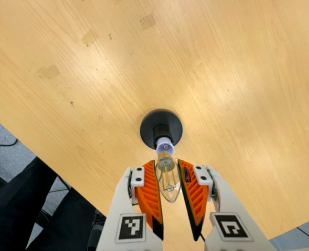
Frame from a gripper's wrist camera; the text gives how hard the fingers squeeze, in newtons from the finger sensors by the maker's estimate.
{"total": 15.6, "left": 16.9, "right": 14.2}